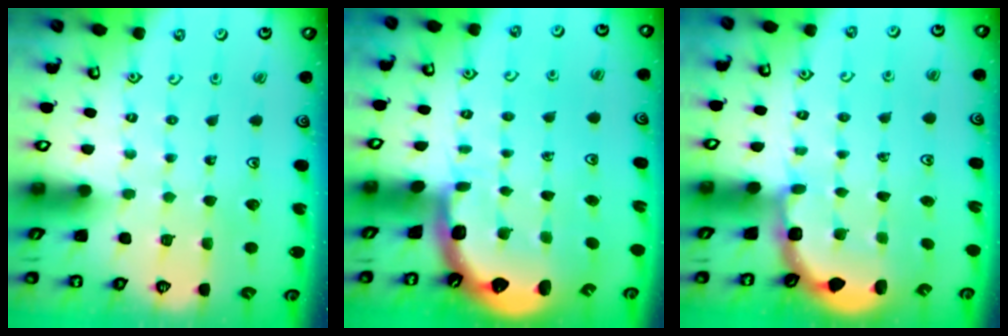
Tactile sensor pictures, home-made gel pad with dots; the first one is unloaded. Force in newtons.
{"total": 2.8, "press": 1.6, "slide": 2.2}
{"total": 2.7, "press": 2.4, "slide": 1.4}